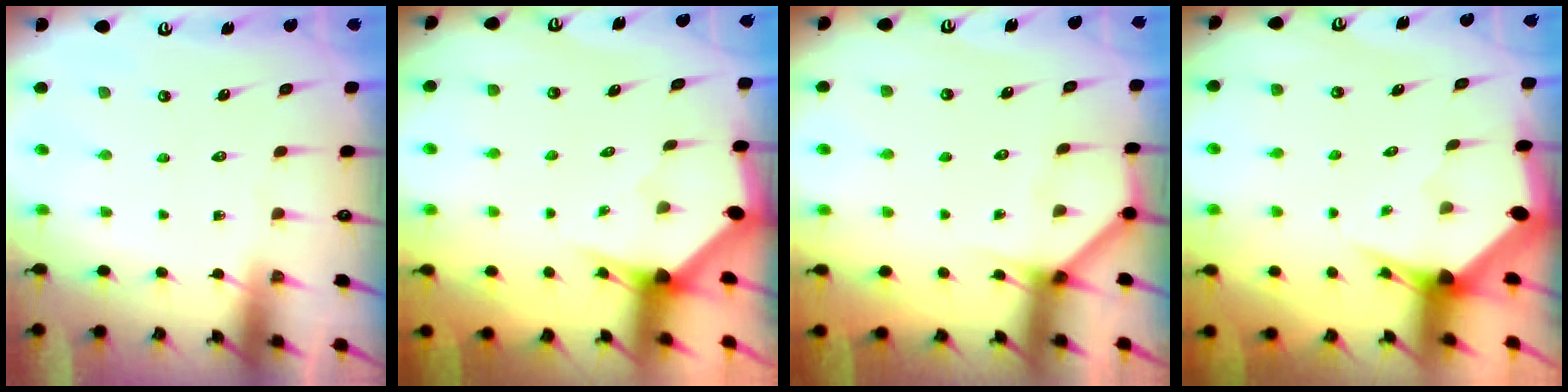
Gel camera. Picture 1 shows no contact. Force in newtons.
{"total": 2.2, "press": 2.2, "slide": 0.1}
{"total": 3.5, "press": 3.5, "slide": 0.2}
{"total": 3.5, "press": 3.5, "slide": 0.2}